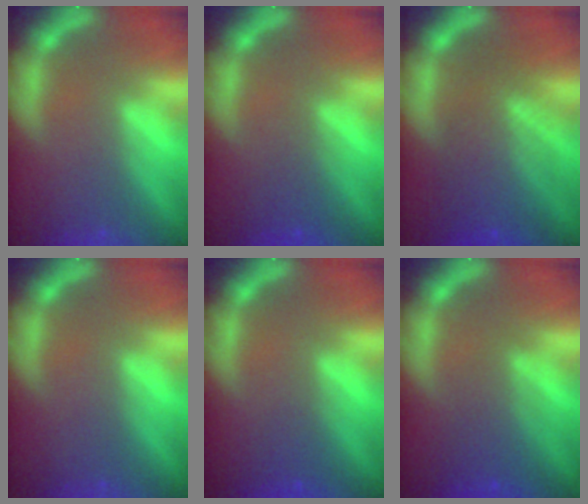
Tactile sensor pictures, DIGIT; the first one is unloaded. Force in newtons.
{"total": 2.0}
{"total": 7.1}
{"total": 0.0}
{"total": 1.5}
{"total": 3.6}